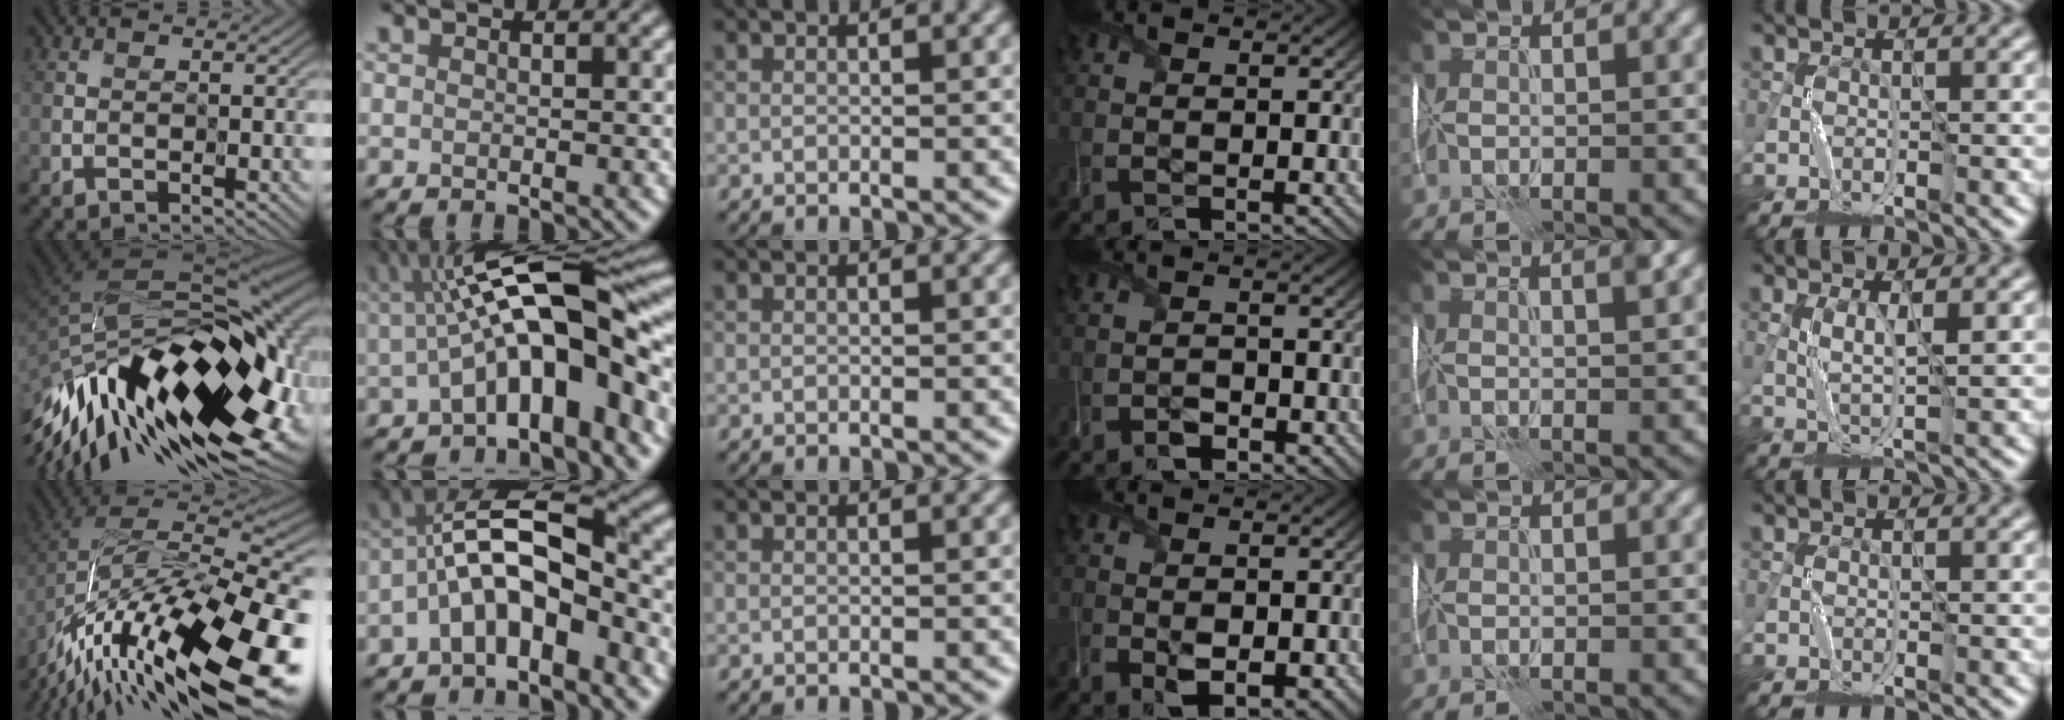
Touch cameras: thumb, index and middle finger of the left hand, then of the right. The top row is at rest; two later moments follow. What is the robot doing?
{"motion": "wrap", "object": "thread"}